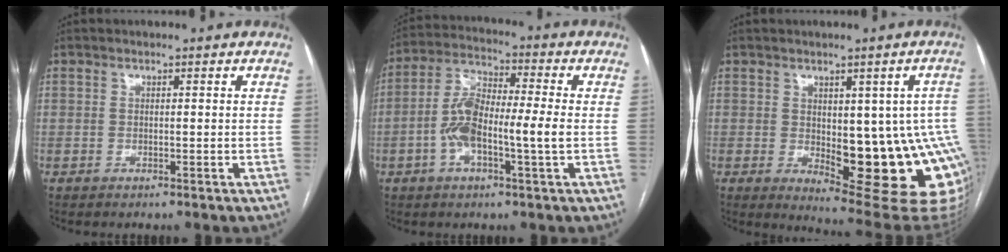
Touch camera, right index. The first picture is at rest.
{"total": 10.2, "force": [-1.6, 1.9, 9.9], "torque": [-0.206, 0.021, -0.036]}
{"total": 17.2, "force": [-2.5, 5.9, 16.0], "torque": [-0.125, 0.010, -0.008]}